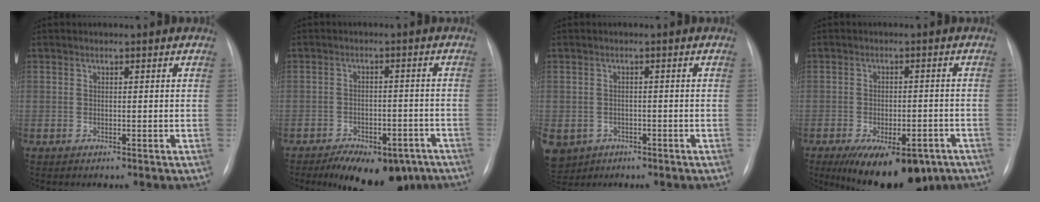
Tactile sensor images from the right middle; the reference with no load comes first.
{"total": 13.3, "force": [-9.6, 6.2, 6.8], "torque": [-0.093, 0.006, -0.129]}
{"total": 8.6, "force": [-4.2, 7.1, 2.5], "torque": [-0.078, 0.002, -0.057]}
{"total": 14.5, "force": [-9.4, 6.4, 9.1], "torque": [-0.124, -0.009, -0.126]}